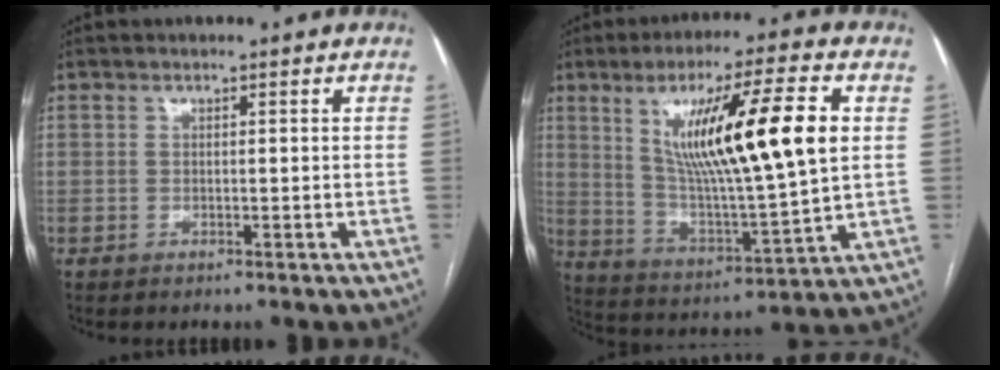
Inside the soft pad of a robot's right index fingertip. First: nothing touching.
{"total": 19.5, "force": [5.2, 1.4, 18.7], "torque": [-0.321, -0.003, 0.085]}